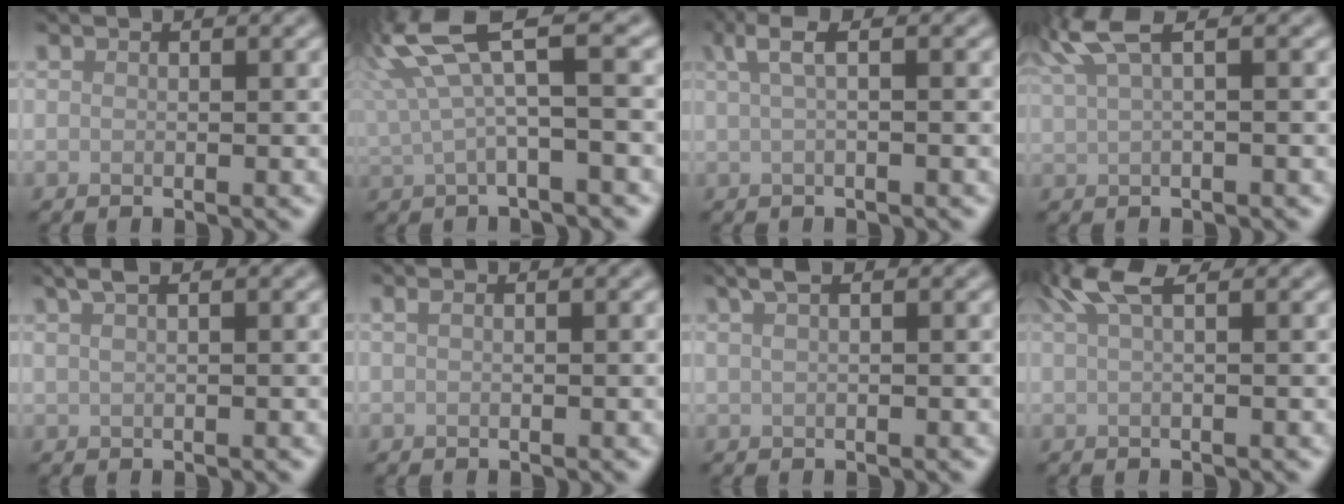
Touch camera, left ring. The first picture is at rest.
{"total": 6.8, "force": [3.0, 1.3, 6.0], "torque": [-0.127, 0.014, 0.053]}
{"total": 2.7, "force": [0.9, 0.7, 2.4], "torque": [-0.039, 0.008, 0.015]}
{"total": 4.2, "force": [2.4, 1.0, 3.3], "torque": [-0.069, 0.019, 0.044]}
{"total": 2.2, "force": [1.3, 0.7, 1.6], "torque": [-0.027, 0.004, 0.014]}
{"total": 0.7, "force": [0.2, 0.2, 0.6], "torque": [-0.013, 0.007, 0.004]}
{"total": 1.9, "force": [0.9, 0.6, 1.5], "torque": [-0.027, 0.004, 0.012]}
{"total": 3.3, "force": [1.9, 0.7, 2.6], "torque": [-0.045, 0.011, 0.034]}